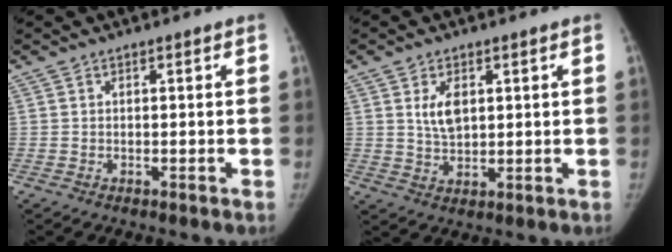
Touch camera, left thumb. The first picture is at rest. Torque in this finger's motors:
{"motor_torque": [-0.02, 0.06, 0.05, 0.06, 0.01]}